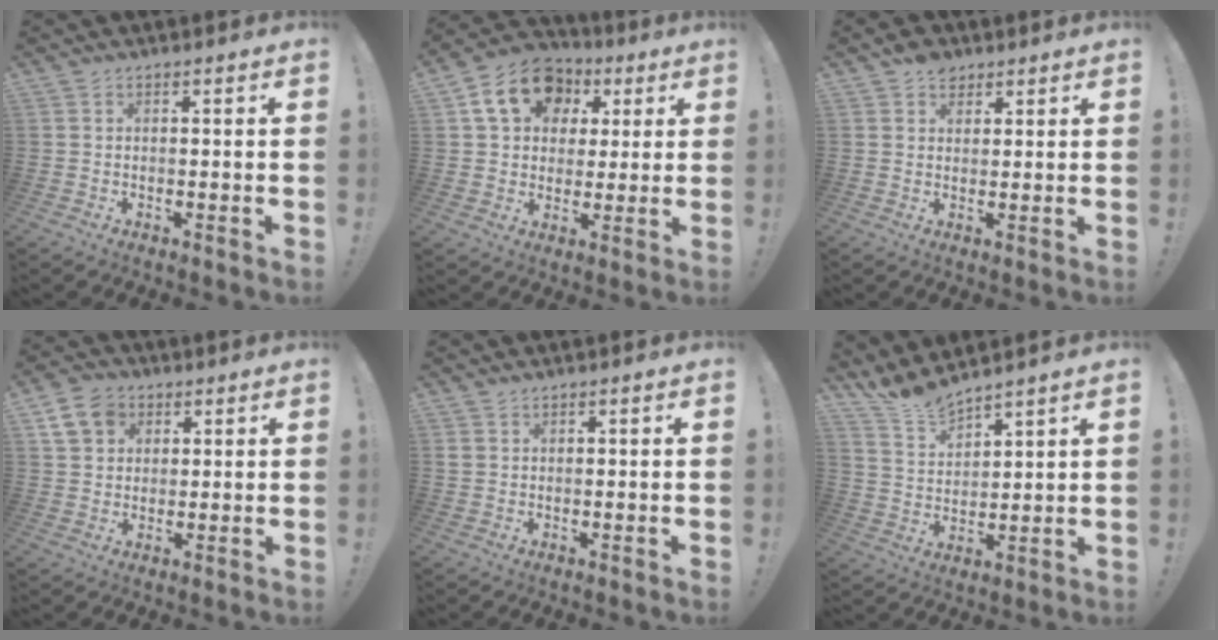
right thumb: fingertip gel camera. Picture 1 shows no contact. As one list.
[{"total": 15.4, "force": [6.1, 11.6, 8.0], "torque": [-0.125, -0.011, 0.117]}, {"total": 4.5, "force": [2.9, 3.2, 1.2], "torque": [-0.015, -0.010, 0.053]}, {"total": 9.1, "force": [4.2, 7.0, 4.0], "torque": [-0.067, -0.010, 0.085]}, {"total": 1.5, "force": [0.9, 1.0, 0.6], "torque": [-0.008, 0.000, 0.018]}, {"total": 8.7, "force": [8.4, 1.5, 1.5], "torque": [-0.051, -0.062, 0.162]}]